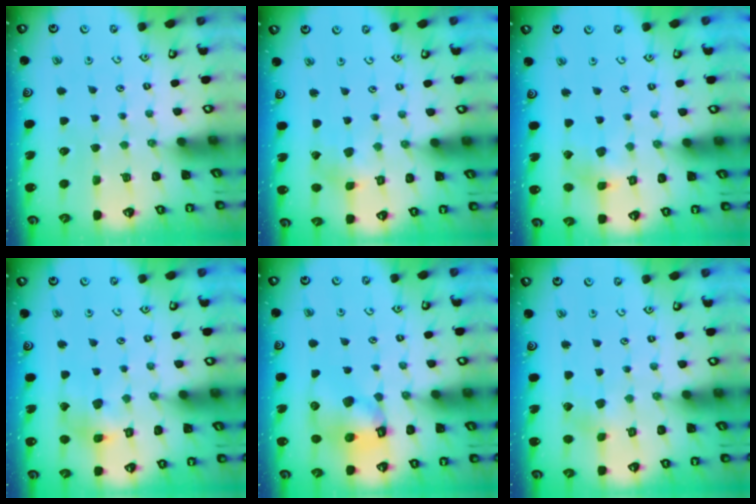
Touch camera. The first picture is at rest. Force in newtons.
{"total": 1.6, "press": 1.6, "slide": 0.0}
{"total": 4.6, "press": 4.6, "slide": 0.5}
{"total": 10.2, "press": 10.1, "slide": 1.5}
{"total": 10.9, "press": 10.8, "slide": 1.5}
{"total": 1.9, "press": 1.9, "slide": 0.2}